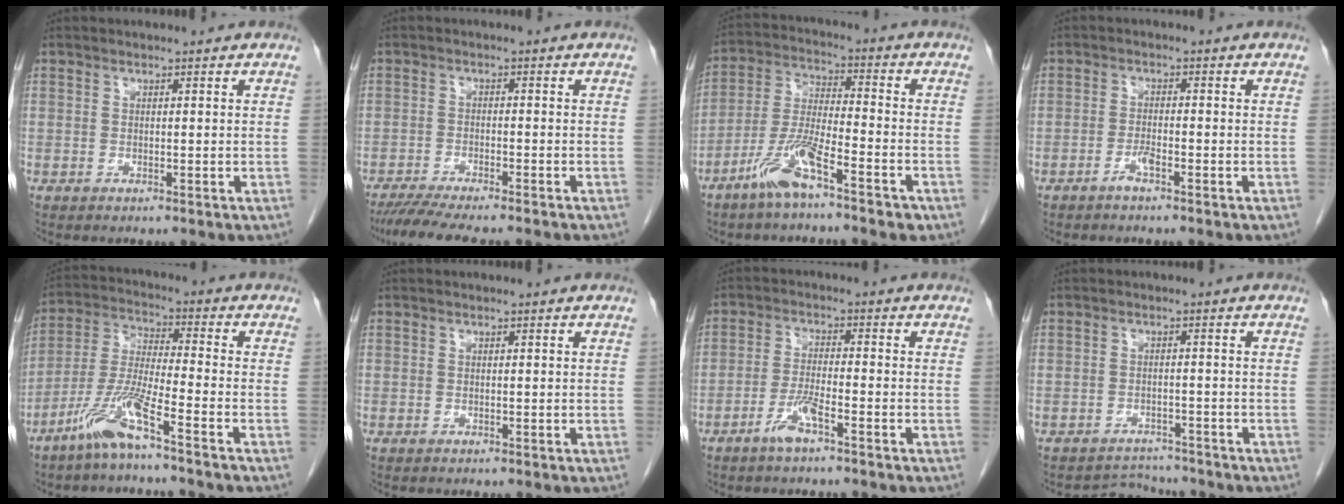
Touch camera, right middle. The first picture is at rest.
{"total": 9.6, "force": [-8.4, 0.6, 4.8], "torque": [-0.069, -0.020, -0.130]}
{"total": 9.2, "force": [-6.0, 1.5, 6.8], "torque": [-0.147, -0.005, -0.117]}
{"total": 1.9, "force": [-1.4, 0.1, 1.4], "torque": [-0.029, 0.000, -0.026]}
{"total": 9.4, "force": [-6.2, -0.3, 7.0], "torque": [-0.156, -0.014, -0.127]}
{"total": 0.0}
{"total": 4.1, "force": [-2.7, 0.2, 3.1], "torque": [-0.066, -0.003, -0.056]}
{"total": 3.6, "force": [-3.4, 0.6, -1.2], "torque": [0.016, 0.004, -0.049]}